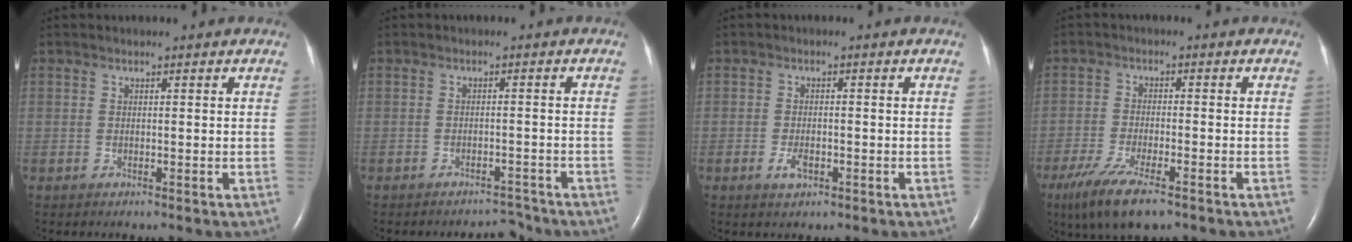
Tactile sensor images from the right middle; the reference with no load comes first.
{"total": 3.1, "force": [-3.0, 0.8, 0.1], "torque": [-0.001, 0.000, -0.044]}
{"total": 2.4, "force": [-1.1, 1.1, 1.8], "torque": [-0.042, 0.000, -0.018]}
{"total": 9.3, "force": [-6.2, 1.9, 6.7], "torque": [-0.128, -0.024, -0.103]}